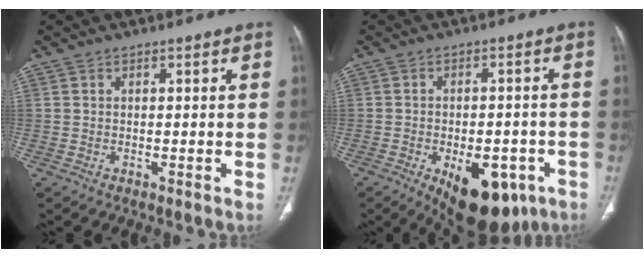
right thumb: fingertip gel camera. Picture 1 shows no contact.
{"total": 14.9, "force": [-7.0, 7.8, 10.6], "torque": [-0.118, 0.014, -0.084]}